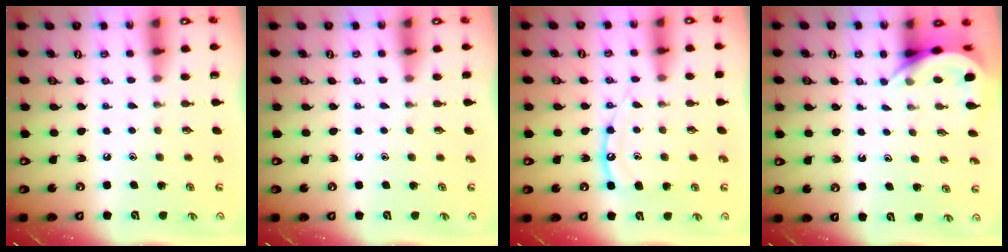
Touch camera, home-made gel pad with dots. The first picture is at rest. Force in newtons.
{"total": 0.0}
{"total": 11.0, "press": 11.0, "slide": 0.9}
{"total": 4.5, "press": 4.5, "slide": 0.4}